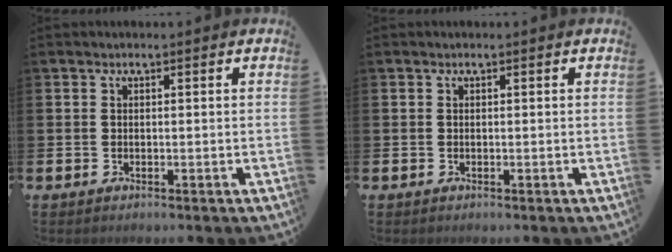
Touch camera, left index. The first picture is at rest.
{"total": 0.0}